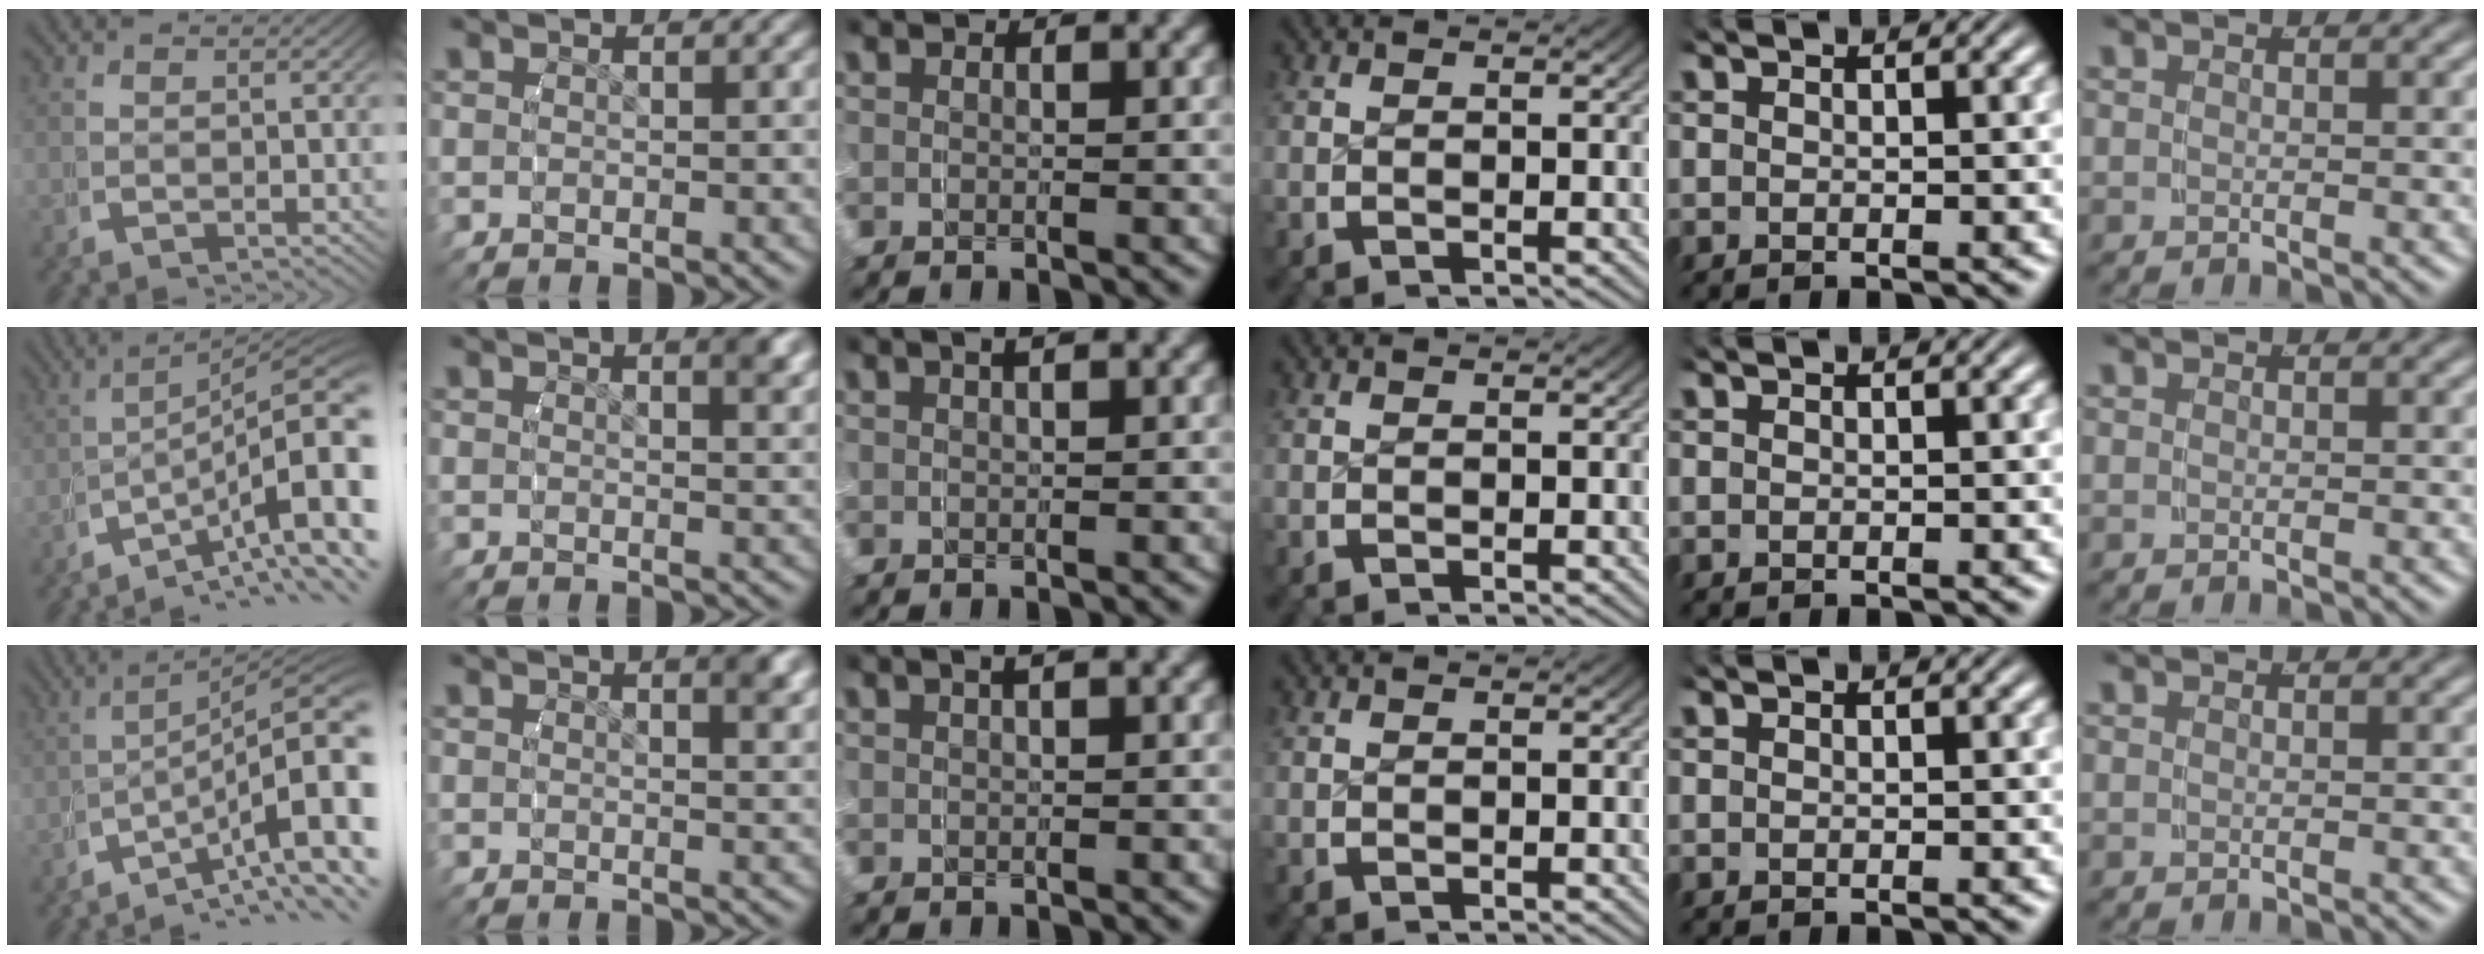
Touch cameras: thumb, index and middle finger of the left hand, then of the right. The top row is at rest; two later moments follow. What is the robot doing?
{"motion": "grasp_and_lifting", "object": "water bottle"}